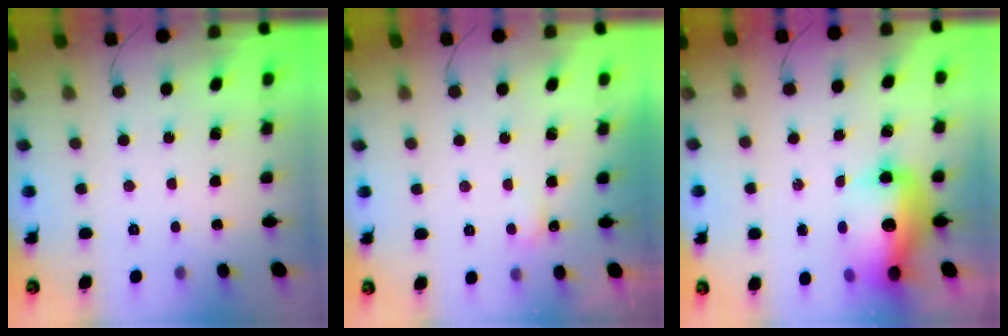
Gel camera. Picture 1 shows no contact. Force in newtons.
{"total": 2.5, "press": 2.4, "slide": 0.5}
{"total": 17.0, "press": 16.6, "slide": 3.9}